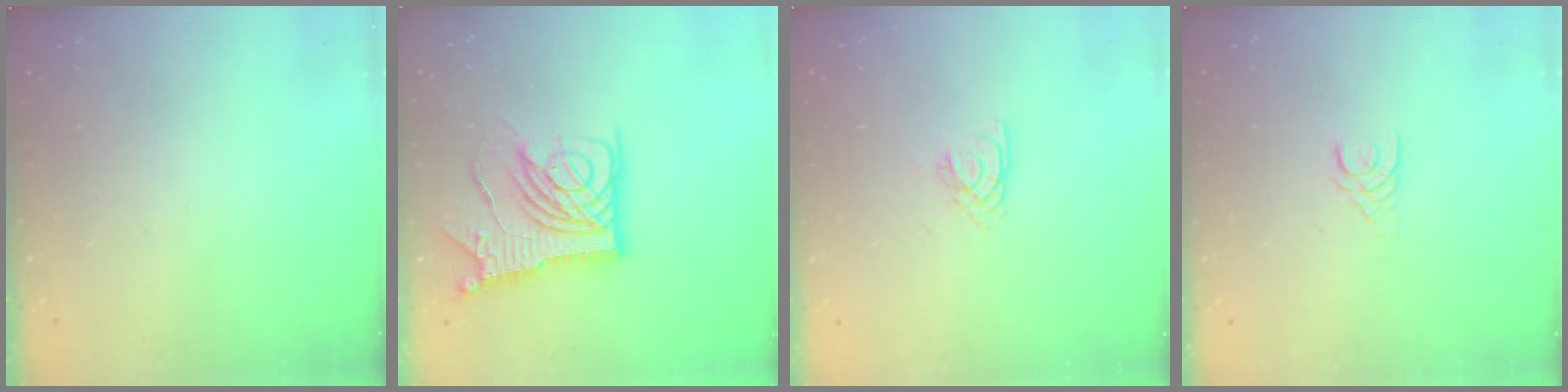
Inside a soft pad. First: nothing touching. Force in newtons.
{"total": 14.0, "press": 13.9, "slide": 1.7}
{"total": 1.4, "press": 1.3, "slide": 0.3}
{"total": 3.3, "press": 3.3, "slide": 0.3}